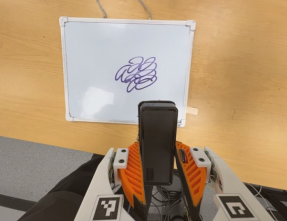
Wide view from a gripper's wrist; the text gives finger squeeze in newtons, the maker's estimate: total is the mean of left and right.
{"total": 4.3, "left": 2.9, "right": 5.7}